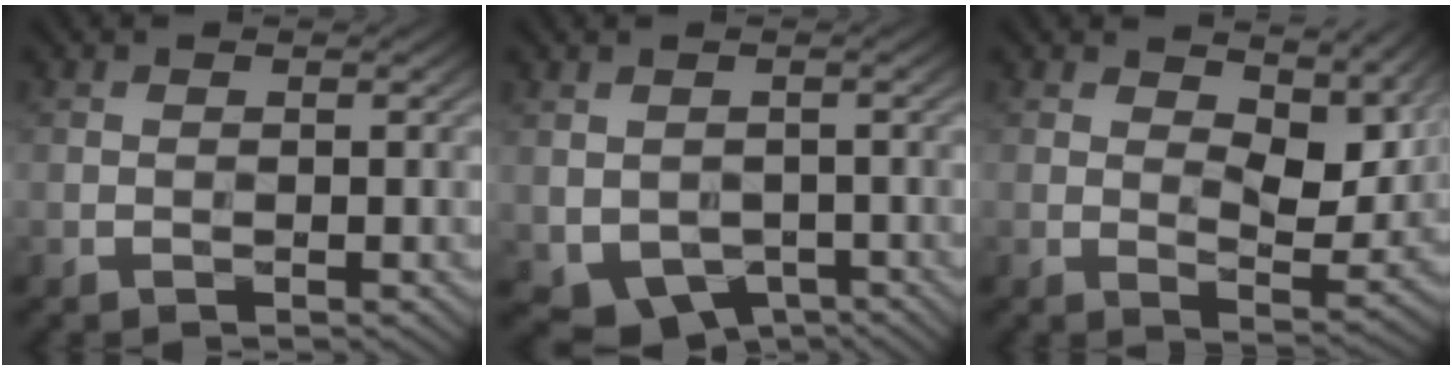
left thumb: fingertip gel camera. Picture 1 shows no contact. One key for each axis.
{"total": 5.5, "fx": -1.8, "fy": 4.0, "fz": 3.2, "tx": -0.070, "ty": -0.026, "tz": -0.014}
{"total": 10.1, "fx": 5.2, "fy": 4.5, "fz": 7.4, "tx": -0.125, "ty": -0.004, "tz": 0.081}